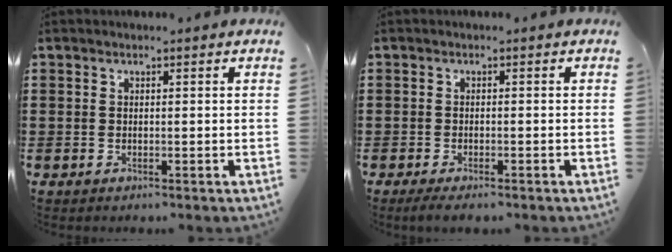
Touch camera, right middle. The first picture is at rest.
{"total": 1.5, "force": [-1.3, 0.3, 0.5], "torque": [-0.011, 0.001, -0.026]}